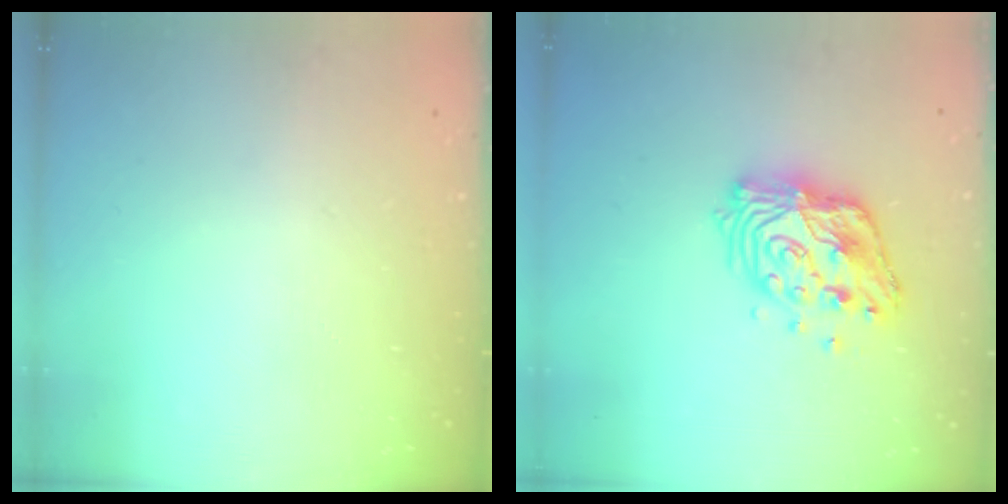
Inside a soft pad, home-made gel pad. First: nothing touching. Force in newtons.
{"total": 14.1, "press": 14.1, "slide": 1.1}